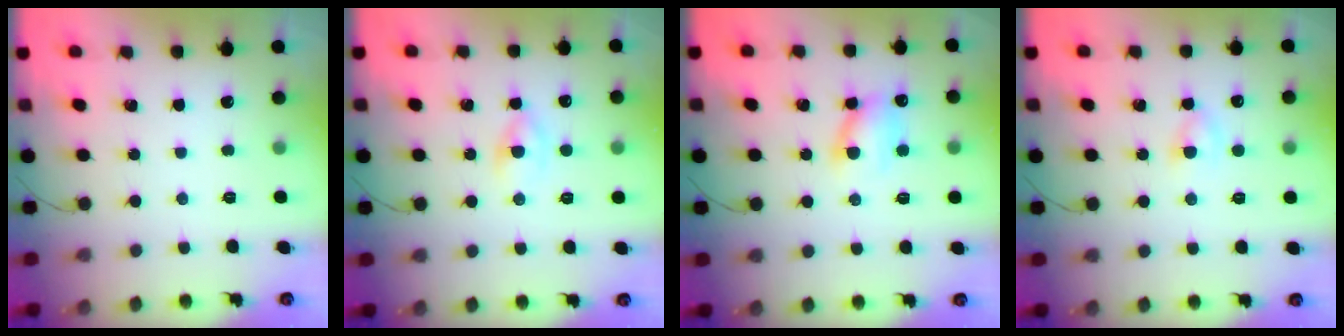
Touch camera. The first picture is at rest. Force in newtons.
{"total": 1.7, "press": 1.4, "slide": 0.8}
{"total": 8.7, "press": 8.7, "slide": 0.7}
{"total": 2.4, "press": 2.2, "slide": 1.0}